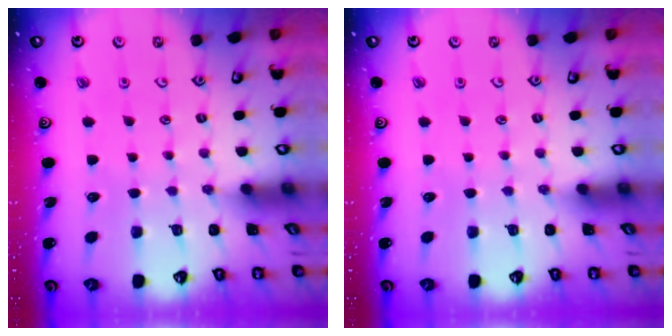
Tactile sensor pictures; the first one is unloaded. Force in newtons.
{"total": 0.0}